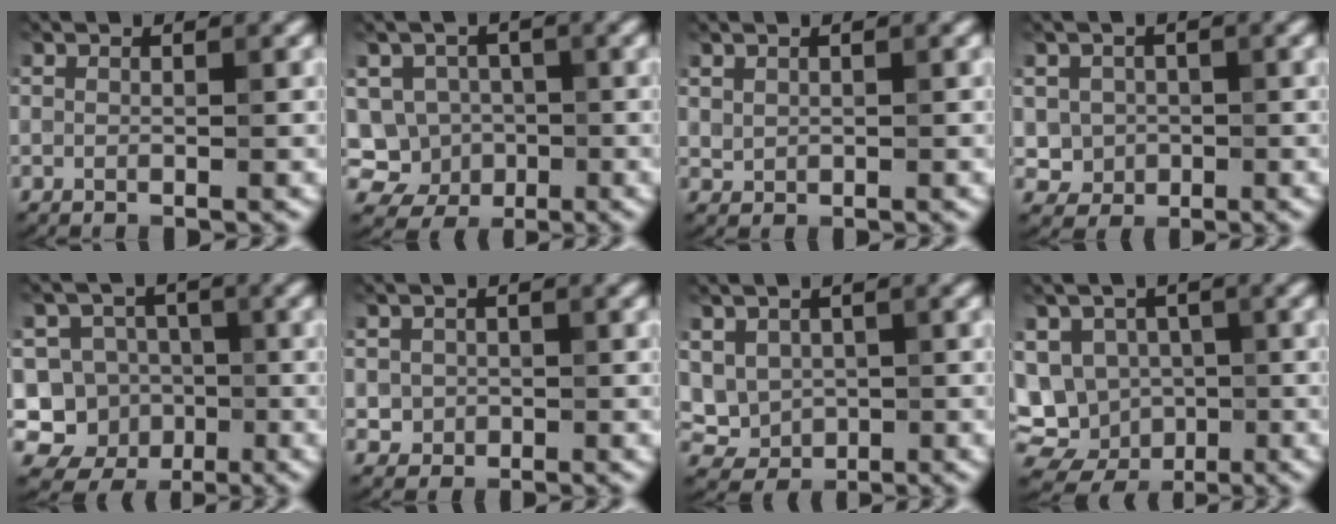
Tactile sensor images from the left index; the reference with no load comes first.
{"total": 5.7, "force": [-1.4, 5.3, 1.5], "torque": [-0.005, 0.009, -0.047]}
{"total": 0.8, "force": [0.5, 0.6, 0.2], "torque": [-0.003, -0.003, 0.015]}
{"total": 2.4, "force": [0.0, 2.3, 0.6], "torque": [-0.005, -0.007, 0.001]}
{"total": 7.8, "force": [-2.4, 7.1, 1.9], "torque": [-0.007, 0.008, -0.062]}
{"total": 1.6, "force": [-0.1, 1.6, 0.3], "torque": [0.006, -0.005, 0.000]}
{"total": 3.8, "force": [0.7, 3.3, 1.9], "torque": [-0.035, -0.001, 0.020]}
{"total": 10.0, "force": [-1.9, 8.6, 4.7], "torque": [-0.064, 0.004, -0.051]}